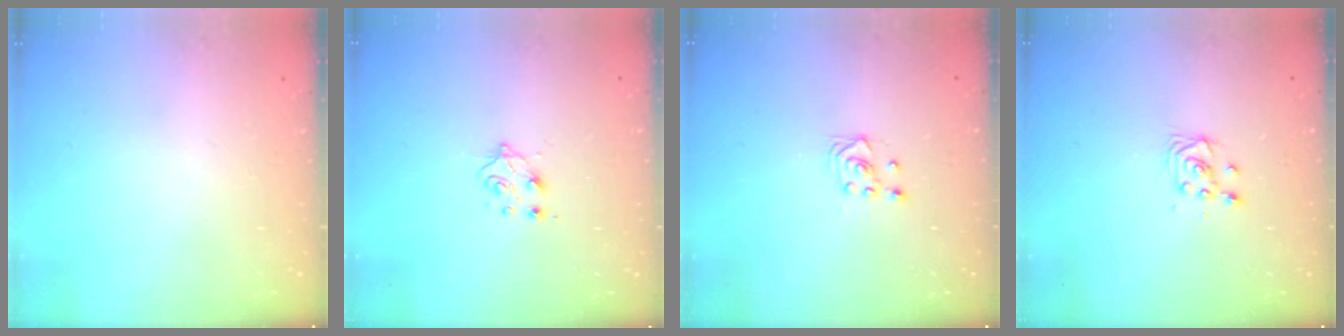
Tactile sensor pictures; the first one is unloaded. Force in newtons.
{"total": 5.5, "press": 5.4, "slide": 0.6}
{"total": 3.0, "press": 2.6, "slide": 1.5}
{"total": 3.5, "press": 3.5, "slide": 0.4}